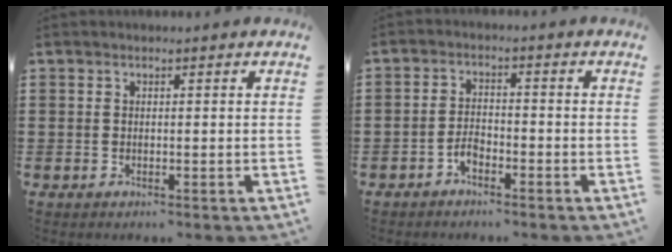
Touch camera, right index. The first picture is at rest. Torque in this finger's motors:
{"motor_torque": [1.71, 0.42, 0.18, -0.01]}